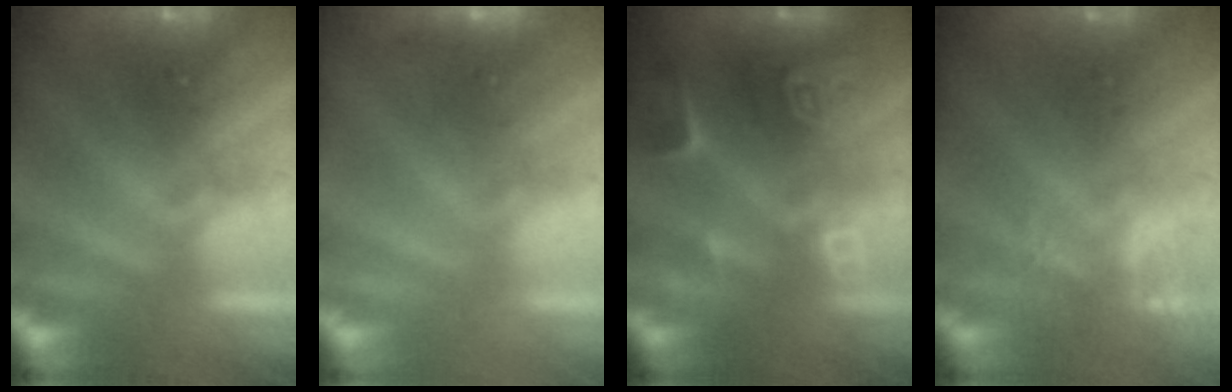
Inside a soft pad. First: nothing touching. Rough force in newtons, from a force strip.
{"total": 2.4}
{"total": 2.6}
{"total": 3.8}